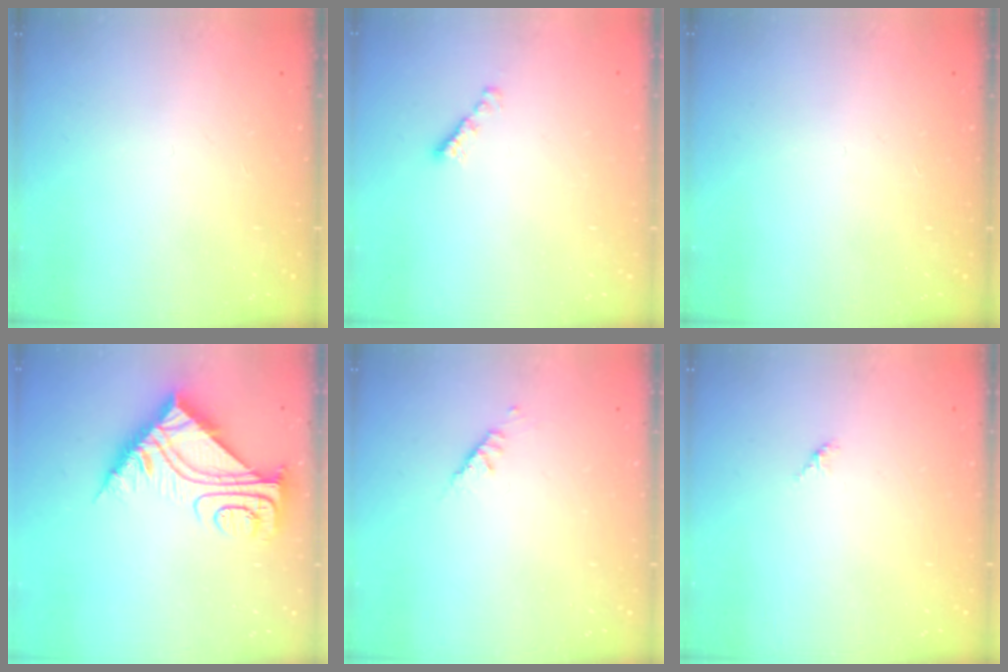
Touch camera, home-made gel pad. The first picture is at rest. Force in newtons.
{"total": 2.1, "press": 2.0, "slide": 0.7}
{"total": 0.0}
{"total": 10.7, "press": 10.7, "slide": 1.0}
{"total": 2.5, "press": 2.4, "slide": 0.7}
{"total": 1.5, "press": 1.4, "slide": 0.4}